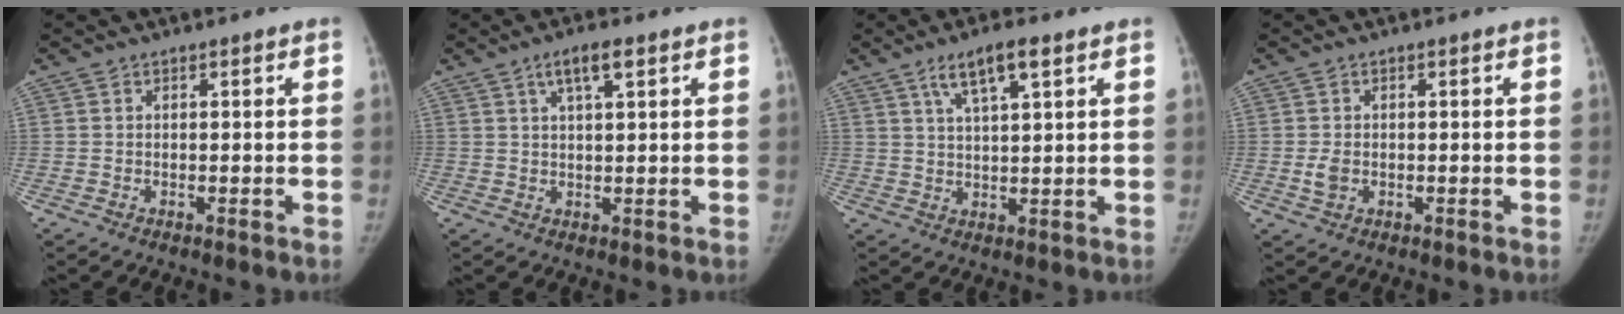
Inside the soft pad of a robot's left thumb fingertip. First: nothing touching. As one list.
[{"total": 4.6, "force": [2.4, 1.2, 3.7], "torque": [-0.062, -0.001, 0.043]}, {"total": 6.9, "force": [3.9, 1.7, 5.5], "torque": [-0.095, -0.010, 0.072]}, {"total": 2.4, "force": [-0.4, 1.7, 1.7], "torque": [-0.032, -0.001, -0.007]}]